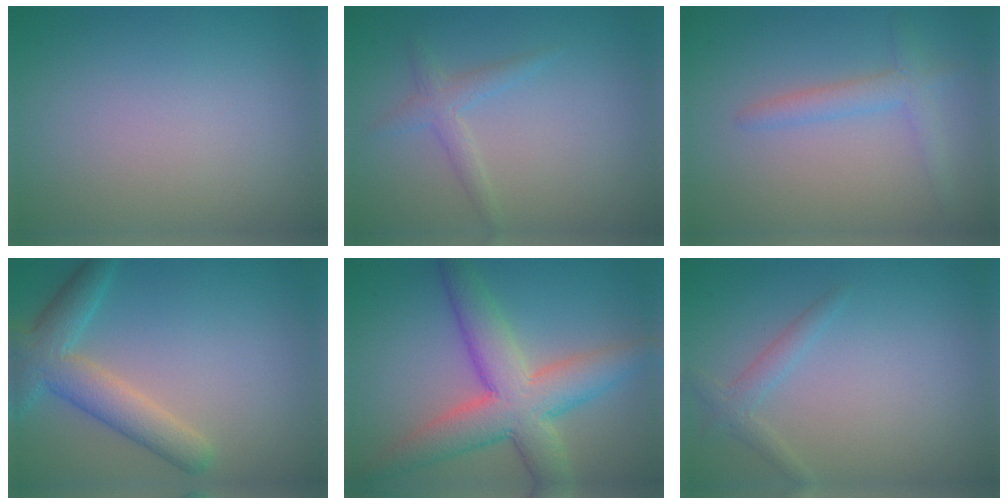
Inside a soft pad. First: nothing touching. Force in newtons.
{"total": 1.7, "press": 1.7, "slide": 0.0}
{"total": 2.1, "press": 2.1, "slide": 0.1}
{"total": 5.0, "press": 5.0, "slide": 0.3}
{"total": 7.8, "press": 7.8, "slide": 0.3}
{"total": 1.5, "press": 1.5, "slide": 0.1}